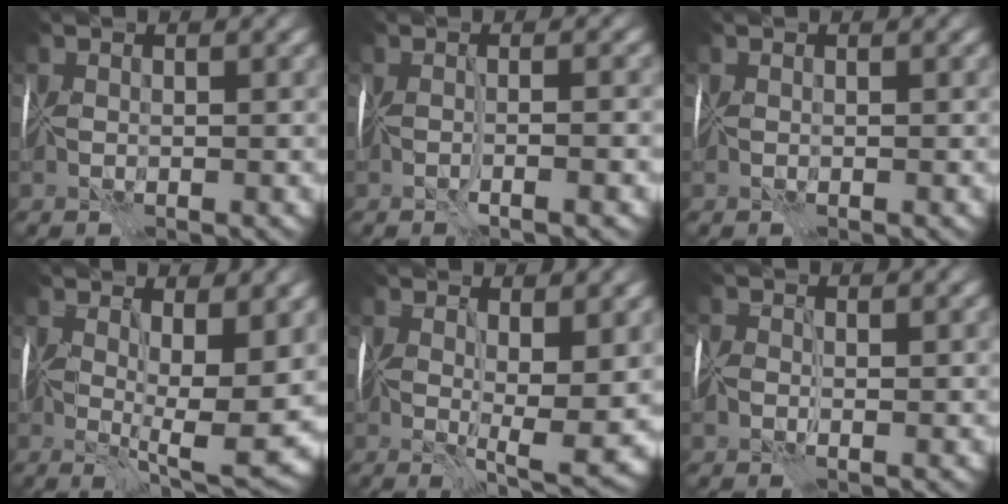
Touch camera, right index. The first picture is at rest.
{"total": 2.8, "force": [-0.8, 0.6, 2.6], "torque": [-0.031, -0.007, -0.013]}
{"total": 0.0}
{"total": 8.7, "force": [1.3, 2.8, 8.1], "torque": [-0.134, -0.021, 0.025]}
{"total": 6.9, "force": [1.1, 2.2, 6.5], "torque": [-0.105, -0.020, 0.021]}
{"total": 1.7, "force": [-0.3, 1.1, 1.2], "torque": [-0.025, -0.002, -0.010]}